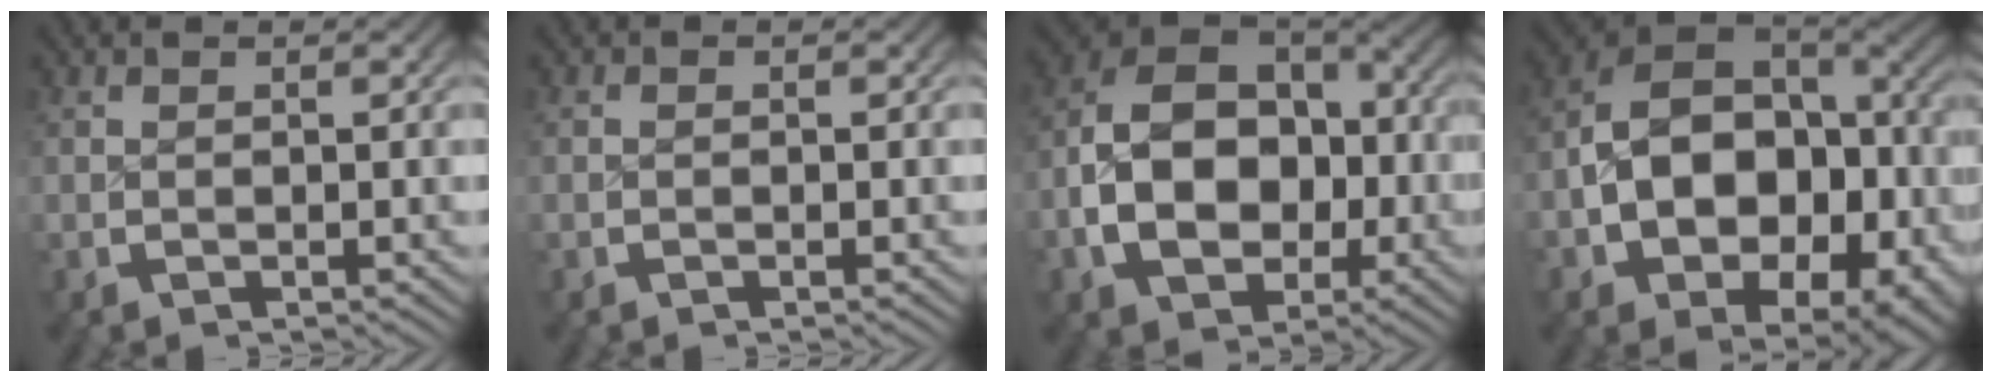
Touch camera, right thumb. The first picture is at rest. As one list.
[{"total": 1.3, "force": [-1.2, 0.1, -0.5], "torque": [-0.002, -0.006, -0.021]}, {"total": 13.4, "force": [-3.4, 9.9, 8.3], "torque": [-0.199, -0.045, -0.043]}, {"total": 15.3, "force": [-3.7, 11.2, 9.7], "torque": [-0.228, -0.064, -0.039]}]